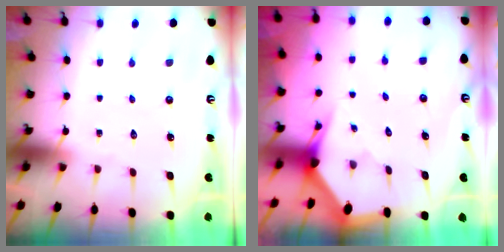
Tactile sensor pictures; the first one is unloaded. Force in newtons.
{"total": 2.7, "press": 2.7, "slide": 0.1}